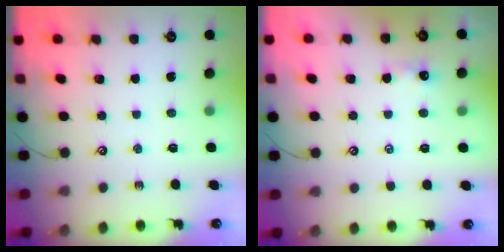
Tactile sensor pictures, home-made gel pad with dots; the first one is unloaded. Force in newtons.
{"total": 1.7, "press": 1.7, "slide": 0.3}